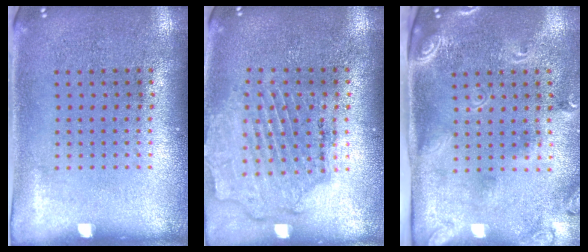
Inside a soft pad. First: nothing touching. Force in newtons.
{"total": 1.6, "press": 1.6, "slide": 0.4}
{"total": 2.5, "press": 1.8, "slide": 1.7}